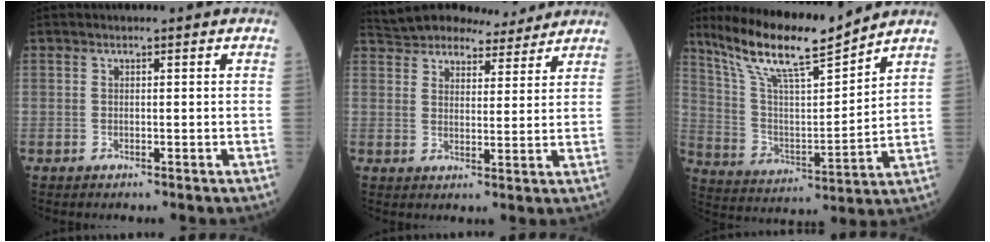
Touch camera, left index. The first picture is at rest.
{"total": 12.5, "force": [11.7, 3.3, 3.1], "torque": [-0.046, 0.022, 0.173]}
{"total": 14.8, "force": [12.5, 1.0, 7.9], "torque": [-0.154, 0.000, 0.233]}